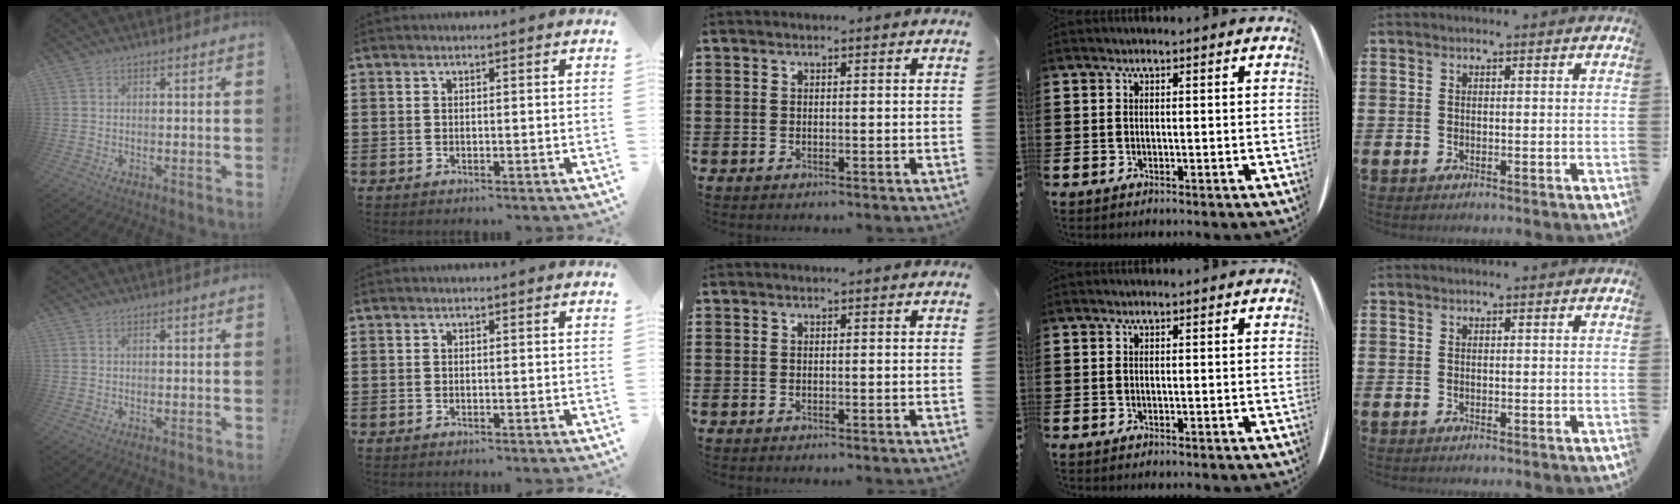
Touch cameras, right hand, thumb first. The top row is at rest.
{}